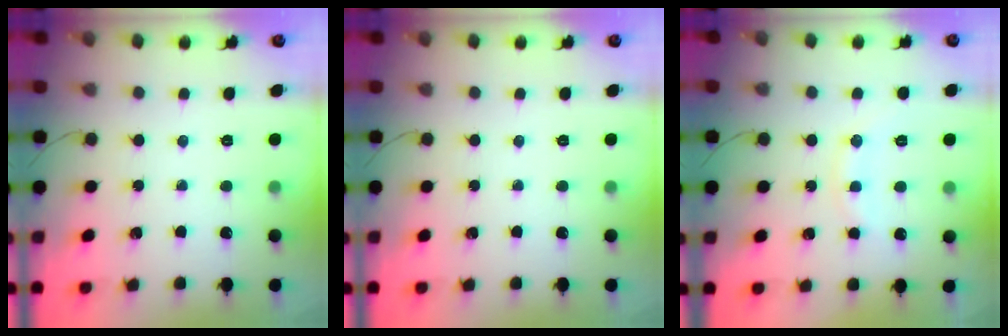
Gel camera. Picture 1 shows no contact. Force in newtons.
{"total": 0.0}
{"total": 7.8, "press": 7.8, "slide": 0.7}